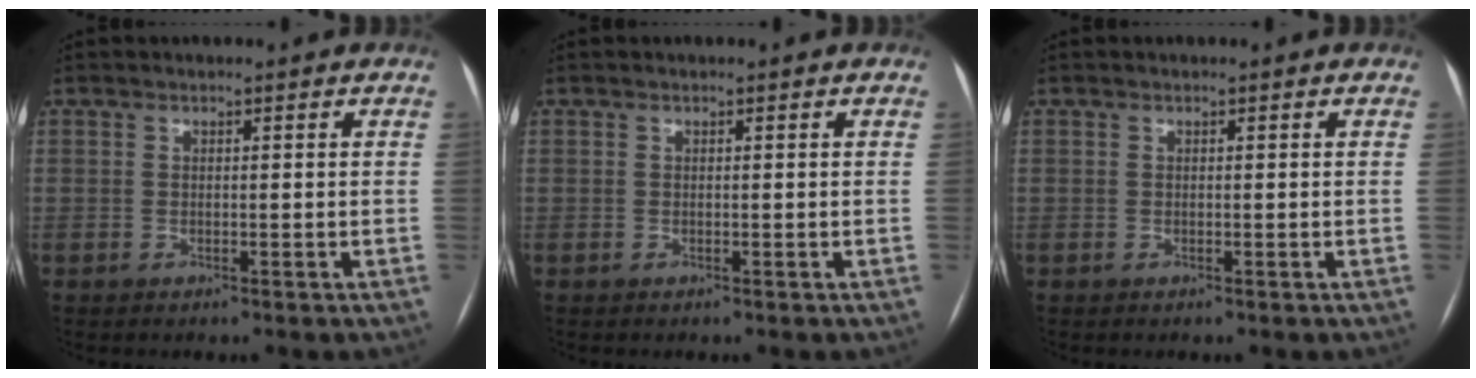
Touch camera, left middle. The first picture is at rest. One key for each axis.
{"total": 0.0}
{"total": 0.0}